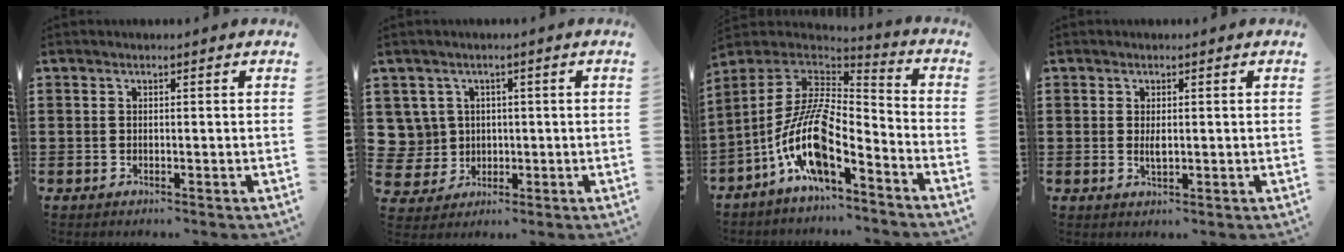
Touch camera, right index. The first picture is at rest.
{"total": 4.7, "force": [0.8, 4.6, 0.5], "torque": [-0.042, 0.010, 0.014]}
{"total": 13.6, "force": [-6.5, 4.5, 11.0], "torque": [-0.255, -0.011, -0.138]}
{"total": 1.8, "force": [0.2, 0.7, 1.7], "torque": [-0.034, 0.000, 0.003]}